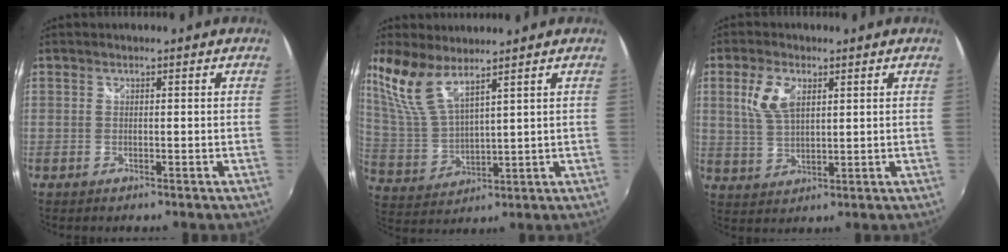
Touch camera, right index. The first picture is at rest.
{"total": 9.5, "force": [7.0, 2.3, 6.0], "torque": [-0.130, 0.005, 0.156]}
{"total": 6.9, "force": [2.5, 3.6, 5.3], "torque": [-0.111, 0.007, 0.053]}